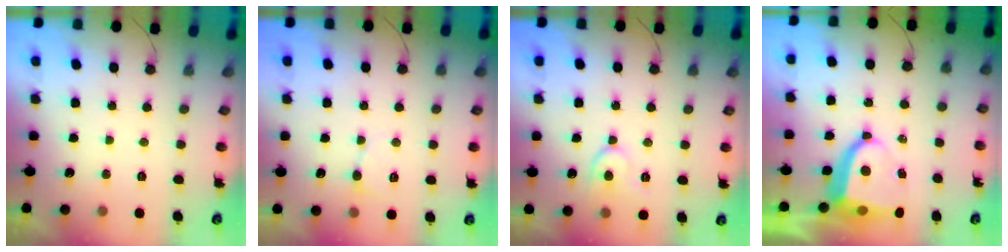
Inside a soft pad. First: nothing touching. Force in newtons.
{"total": 3.7, "press": 3.6, "slide": 0.5}
{"total": 8.7, "press": 8.7, "slide": 0.8}
{"total": 8.4, "press": 8.3, "slide": 1.1}